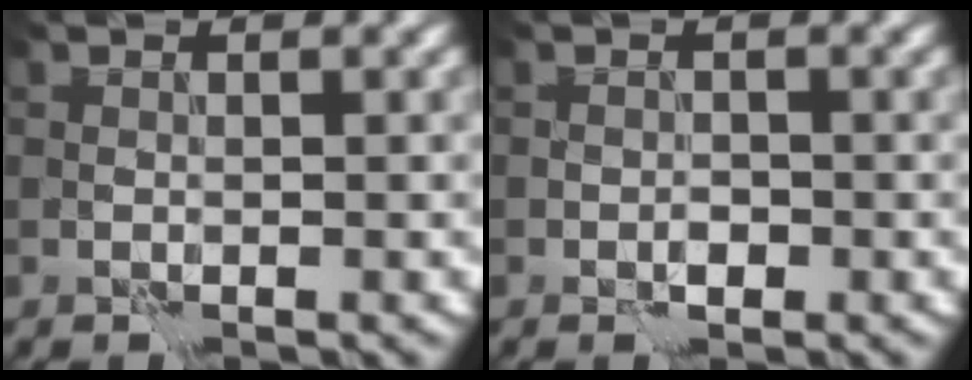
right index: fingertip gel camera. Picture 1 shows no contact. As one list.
[{"total": 0.9, "force": [-0.4, 0.5, 0.6], "torque": [-0.009, 0.001, -0.009]}]